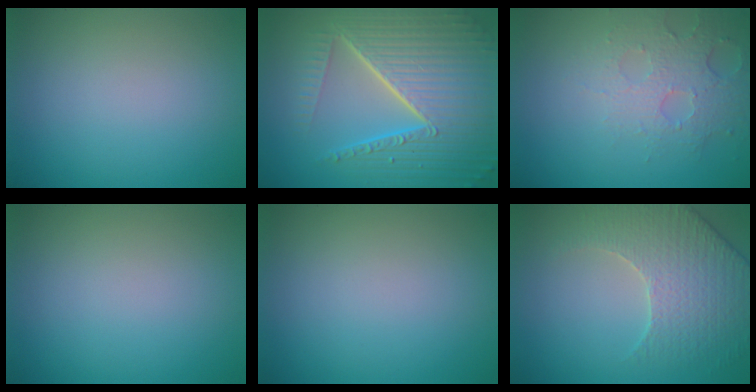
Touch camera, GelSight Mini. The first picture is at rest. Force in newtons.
{"total": 10.4, "press": 6.5, "slide": 8.1}
{"total": 3.9, "press": 3.0, "slide": 2.5}
{"total": 0.0}
{"total": 0.0}
{"total": 4.4, "press": 4.3, "slide": 1.1}